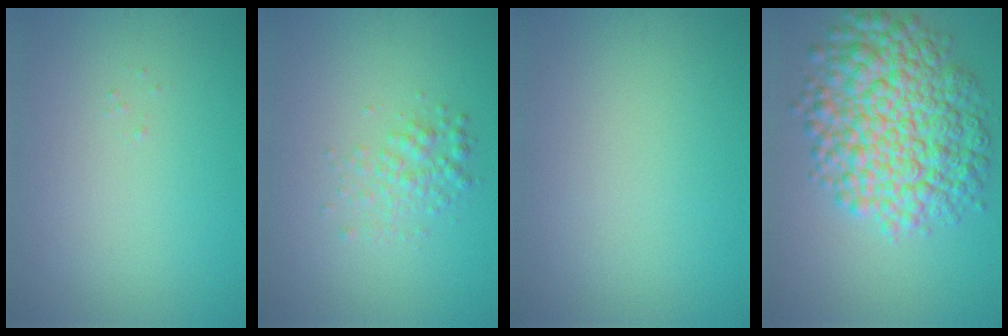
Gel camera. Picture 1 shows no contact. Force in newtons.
{"total": 2.1, "press": 2.1, "slide": 0.0}
{"total": 0.0}
{"total": 10.2, "press": 10.2, "slide": 0.2}